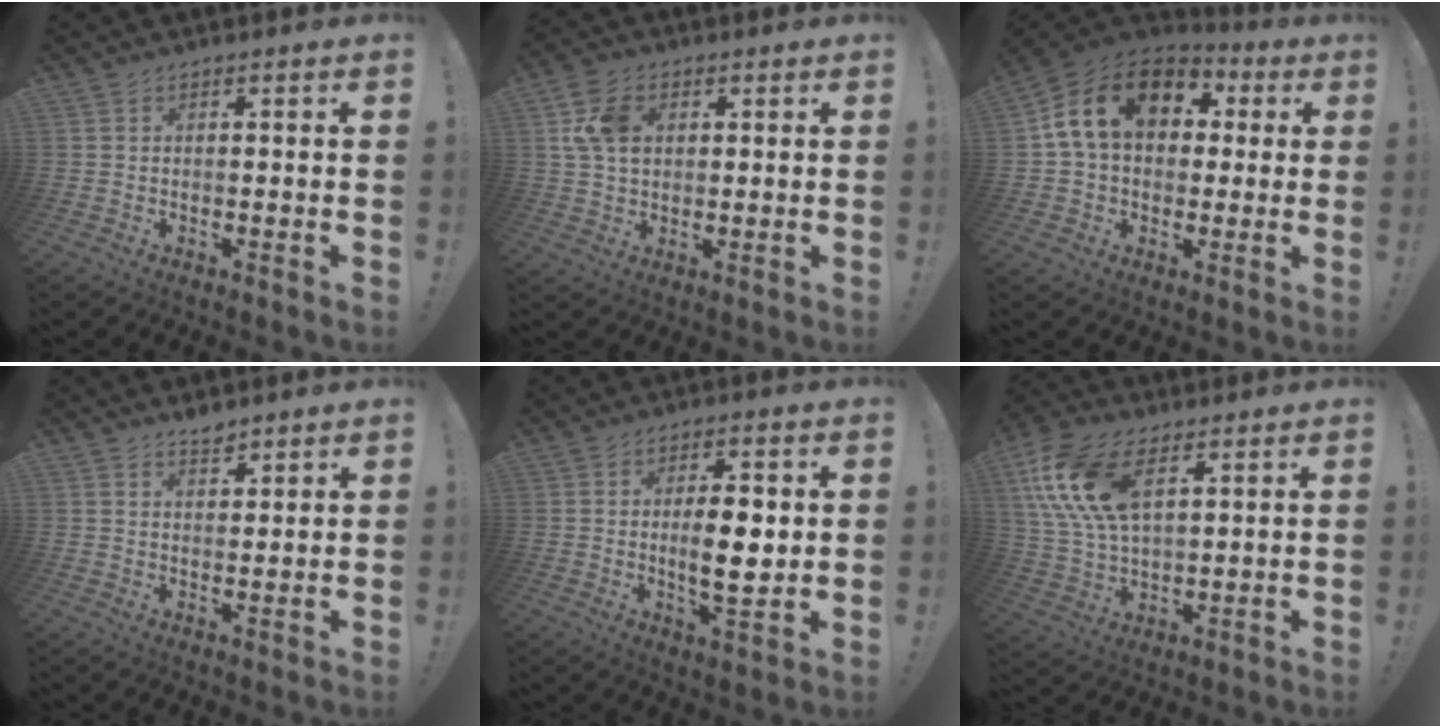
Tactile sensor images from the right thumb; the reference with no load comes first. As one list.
[{"total": 10.0, "force": [2.5, 7.3, 6.4], "torque": [-0.116, 0.008, 0.050]}, {"total": 18.1, "force": [5.3, 12.5, 12.0], "torque": [-0.194, 0.002, 0.095]}, {"total": 3.3, "force": [3.0, 0.9, 0.8], "torque": [0.011, -0.026, 0.050]}, {"total": 9.6, "force": [0.6, 3.2, 9.0], "torque": [-0.140, -0.010, 0.005]}, {"total": 17.7, "force": [7.7, 10.0, 12.4], "torque": [-0.268, -0.020, 0.140]}]